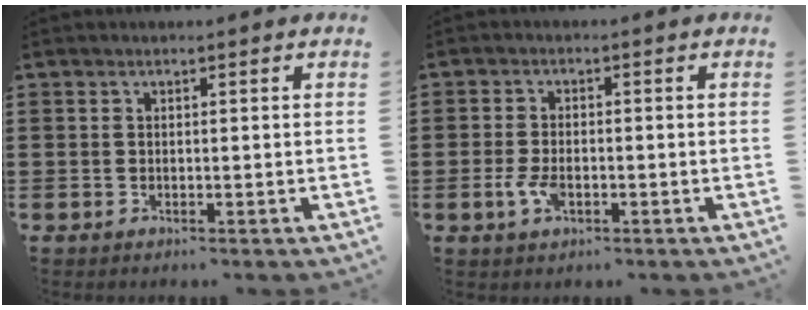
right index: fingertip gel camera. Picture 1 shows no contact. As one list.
[{"total": 3.5, "force": [-1.2, 1.8, 2.8], "torque": [-0.071, -0.008, -0.025]}]